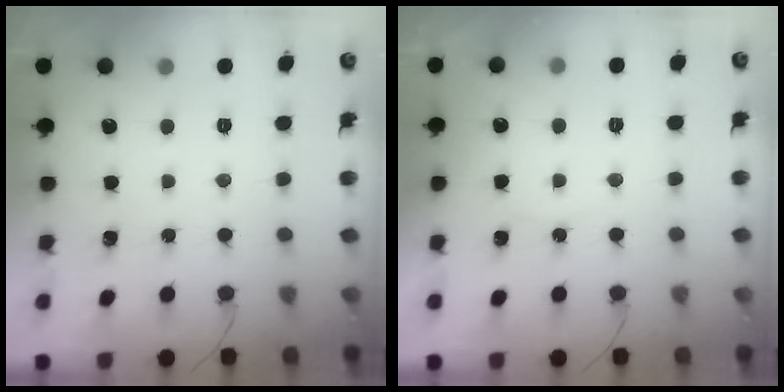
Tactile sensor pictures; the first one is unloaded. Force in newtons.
{"total": 2.2, "press": 2.1, "slide": 0.4}